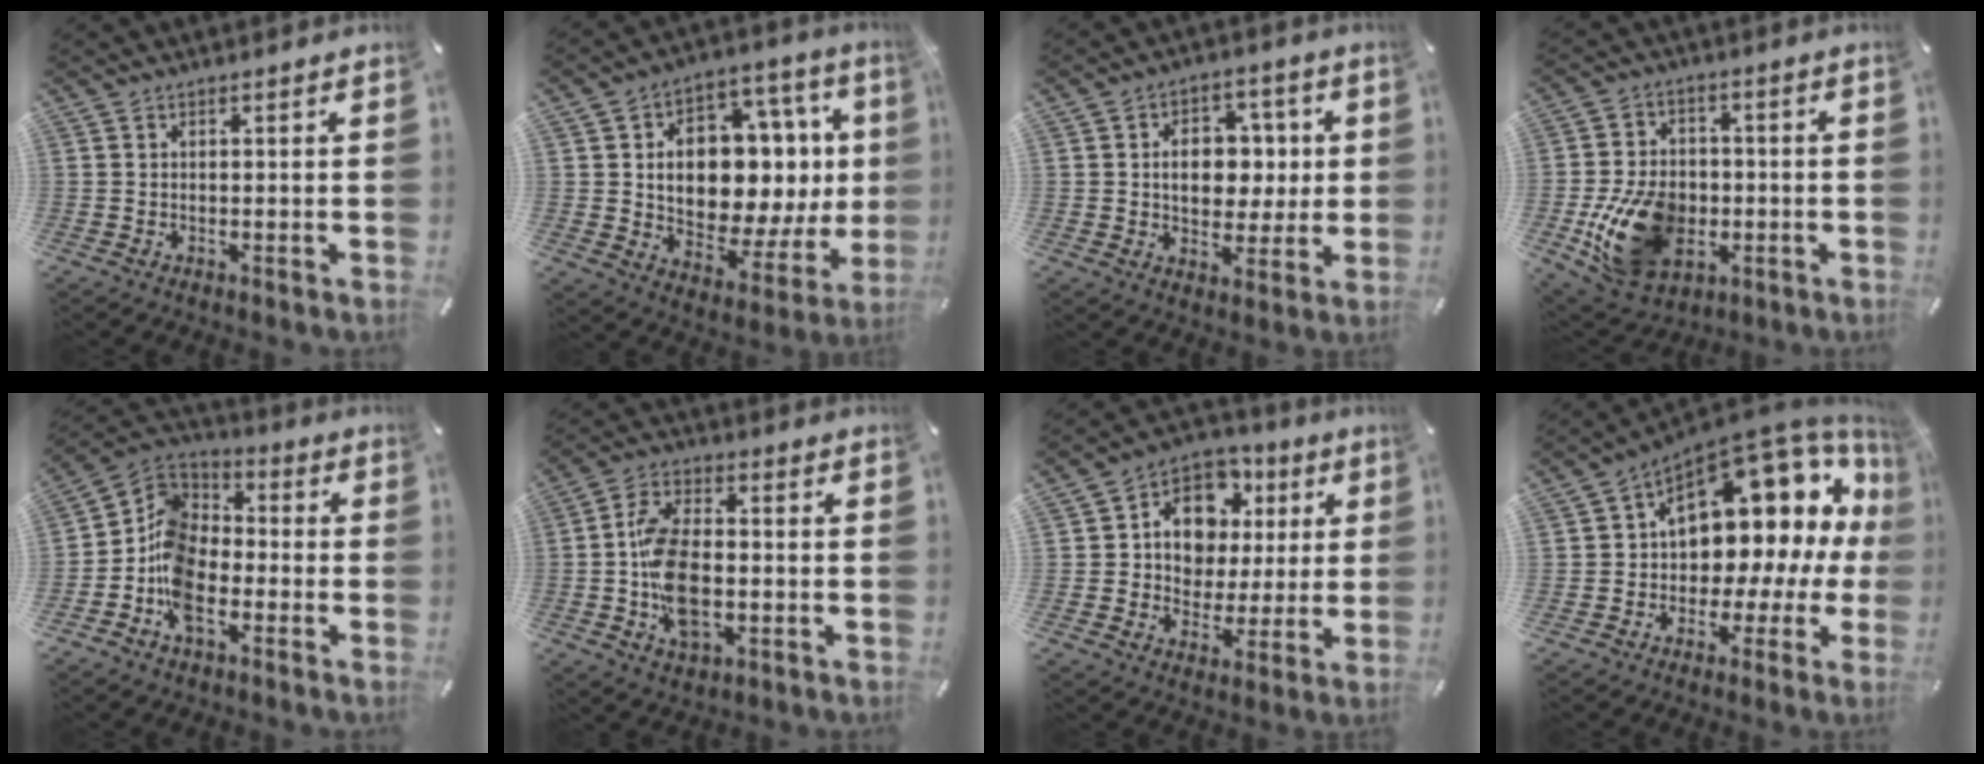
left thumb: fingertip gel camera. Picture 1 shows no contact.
{"total": 17.0, "force": [2.2, 11.3, 12.6], "torque": [-0.190, -0.034, 0.035]}
{"total": 10.9, "force": [0.9, 8.5, 6.8], "torque": [-0.086, 0.003, 0.015]}
{"total": 16.9, "force": [-3.9, 12.5, 10.6], "torque": [-0.217, 0.006, -0.067]}
{"total": 12.2, "force": [-6.2, 8.0, 6.8], "torque": [-0.152, 0.024, -0.122]}
{"total": 12.1, "force": [-2.1, 7.2, 9.5], "torque": [-0.193, 0.005, -0.035]}
{"total": 11.2, "force": [2.6, 10.1, 4.1], "torque": [-0.072, -0.014, 0.054]}
{"total": 15.0, "force": [7.2, 9.5, 9.2], "torque": [-0.117, -0.081, 0.117]}